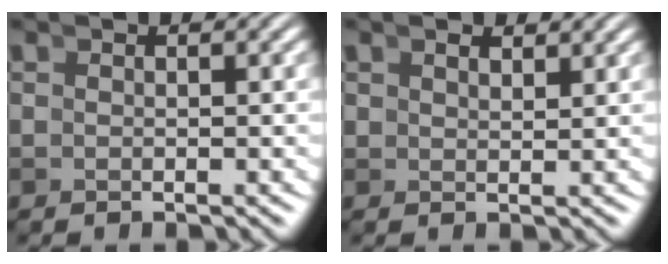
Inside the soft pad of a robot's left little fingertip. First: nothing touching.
{"total": 1.3, "force": [1.3, -0.4, 0.1], "torque": [0.013, -0.003, 0.026]}